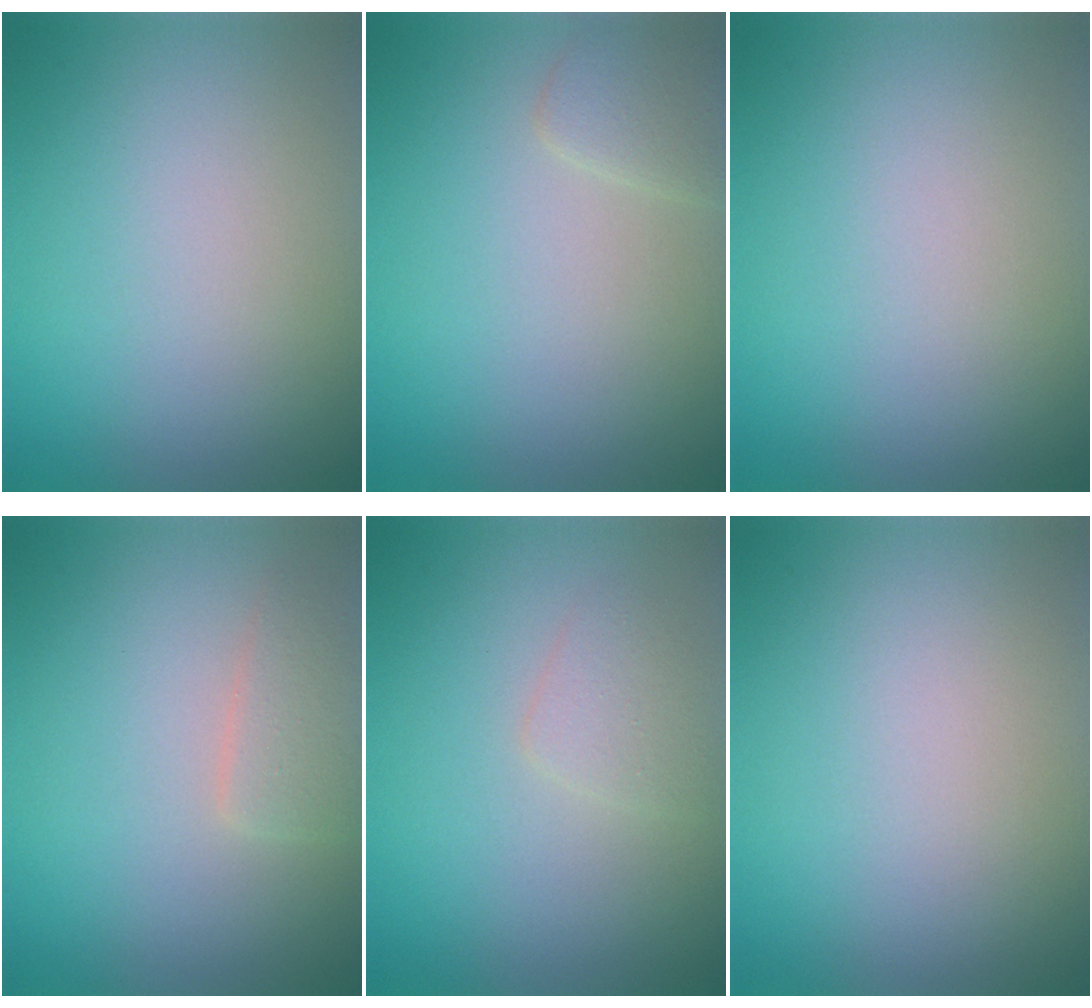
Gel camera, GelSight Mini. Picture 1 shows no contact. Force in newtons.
{"total": 1.6, "press": 1.6, "slide": 0.0}
{"total": 0.0}
{"total": 2.0, "press": 2.0, "slide": 0.1}
{"total": 1.6, "press": 1.6, "slide": 0.1}
{"total": 0.0}